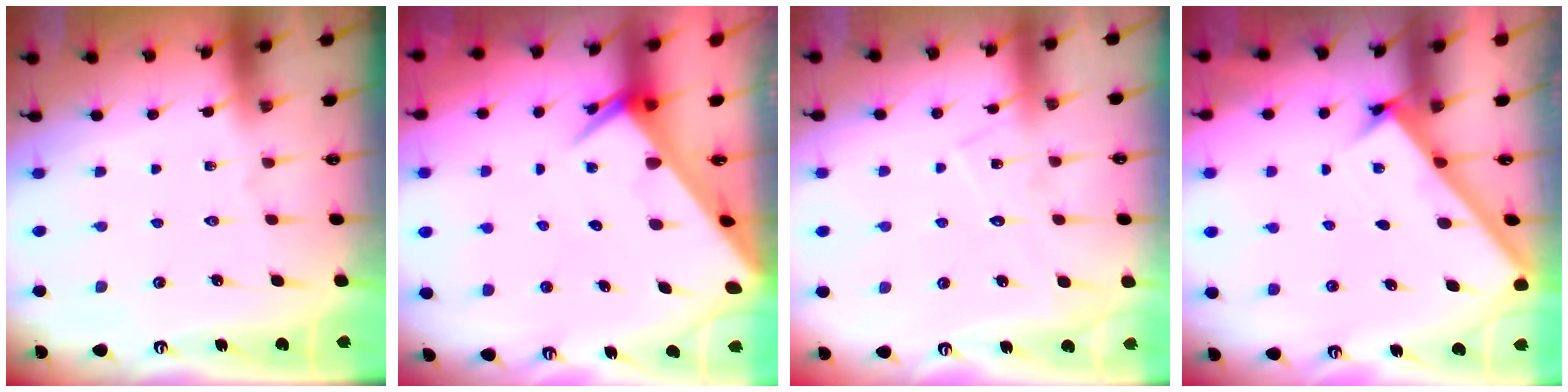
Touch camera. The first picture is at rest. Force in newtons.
{"total": 5.8, "press": 5.8, "slide": 0.3}
{"total": 8.5, "press": 8.5, "slide": 0.4}
{"total": 2.5, "press": 2.5, "slide": 0.3}